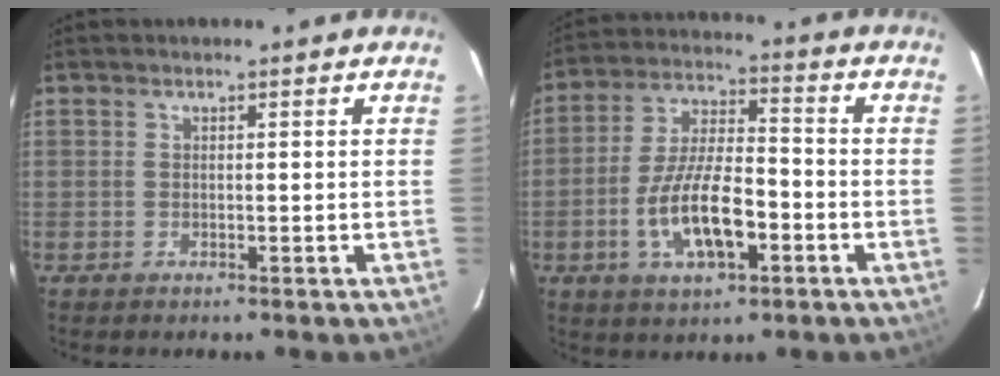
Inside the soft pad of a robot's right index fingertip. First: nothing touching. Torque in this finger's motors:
{"motor_torque": [1.18, -0.96, 0.57, 0.21]}